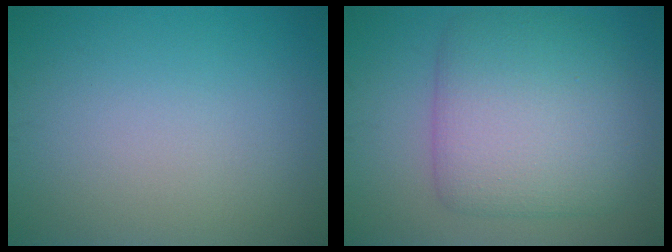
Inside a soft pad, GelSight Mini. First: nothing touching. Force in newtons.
{"total": 8.2, "press": 8.2, "slide": 0.2}